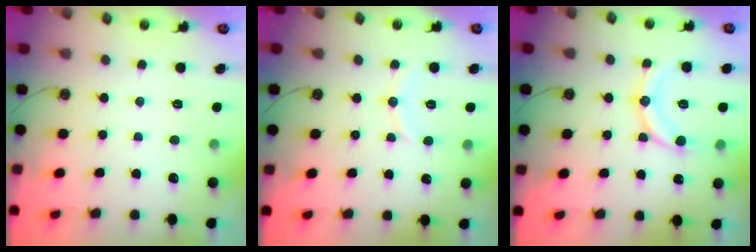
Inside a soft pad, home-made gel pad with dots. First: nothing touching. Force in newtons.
{"total": 7.2, "press": 7.1, "slide": 0.7}
{"total": 14.1, "press": 13.8, "slide": 2.9}